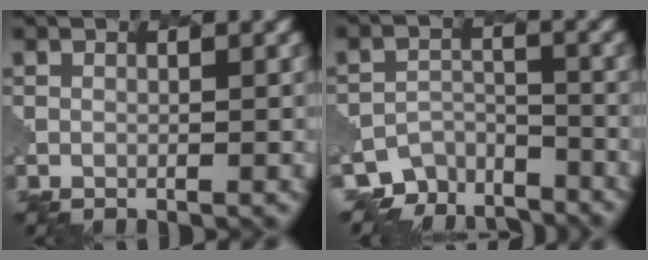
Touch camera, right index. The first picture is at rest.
{"total": 5.4, "force": [-4.9, 2.3, 0.1], "torque": [0.004, -0.012, -0.074]}